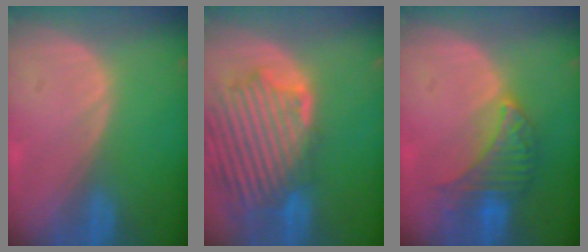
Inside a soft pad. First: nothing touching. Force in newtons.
{"total": 13.2, "press": 11.5, "slide": 6.4}
{"total": 6.5, "press": 6.4, "slide": 0.6}